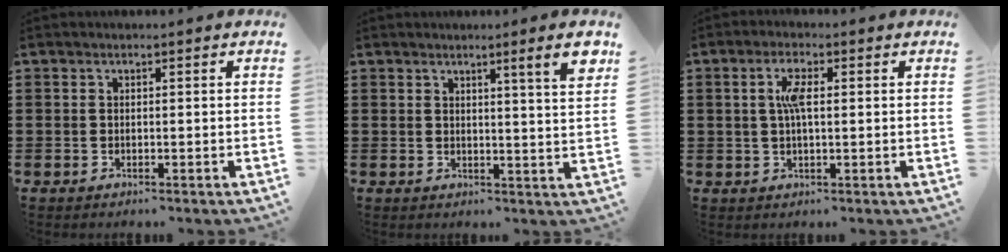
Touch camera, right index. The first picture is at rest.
{"total": 4.3, "force": [2.7, -0.7, 3.3], "torque": [-0.047, -0.017, 0.038]}
{"total": 4.2, "force": [0.7, 1.3, 3.9], "torque": [-0.080, 0.009, 0.009]}